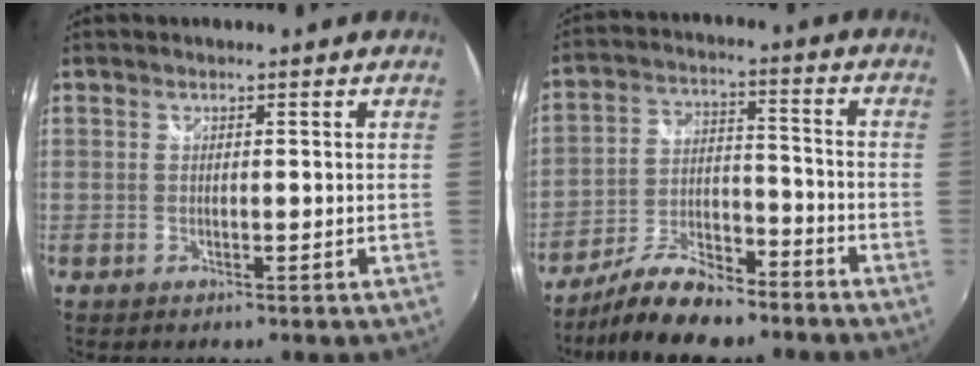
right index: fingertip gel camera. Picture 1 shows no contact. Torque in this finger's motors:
{"motor_torque": [0.01, -0.15, -0.01, -0.11]}